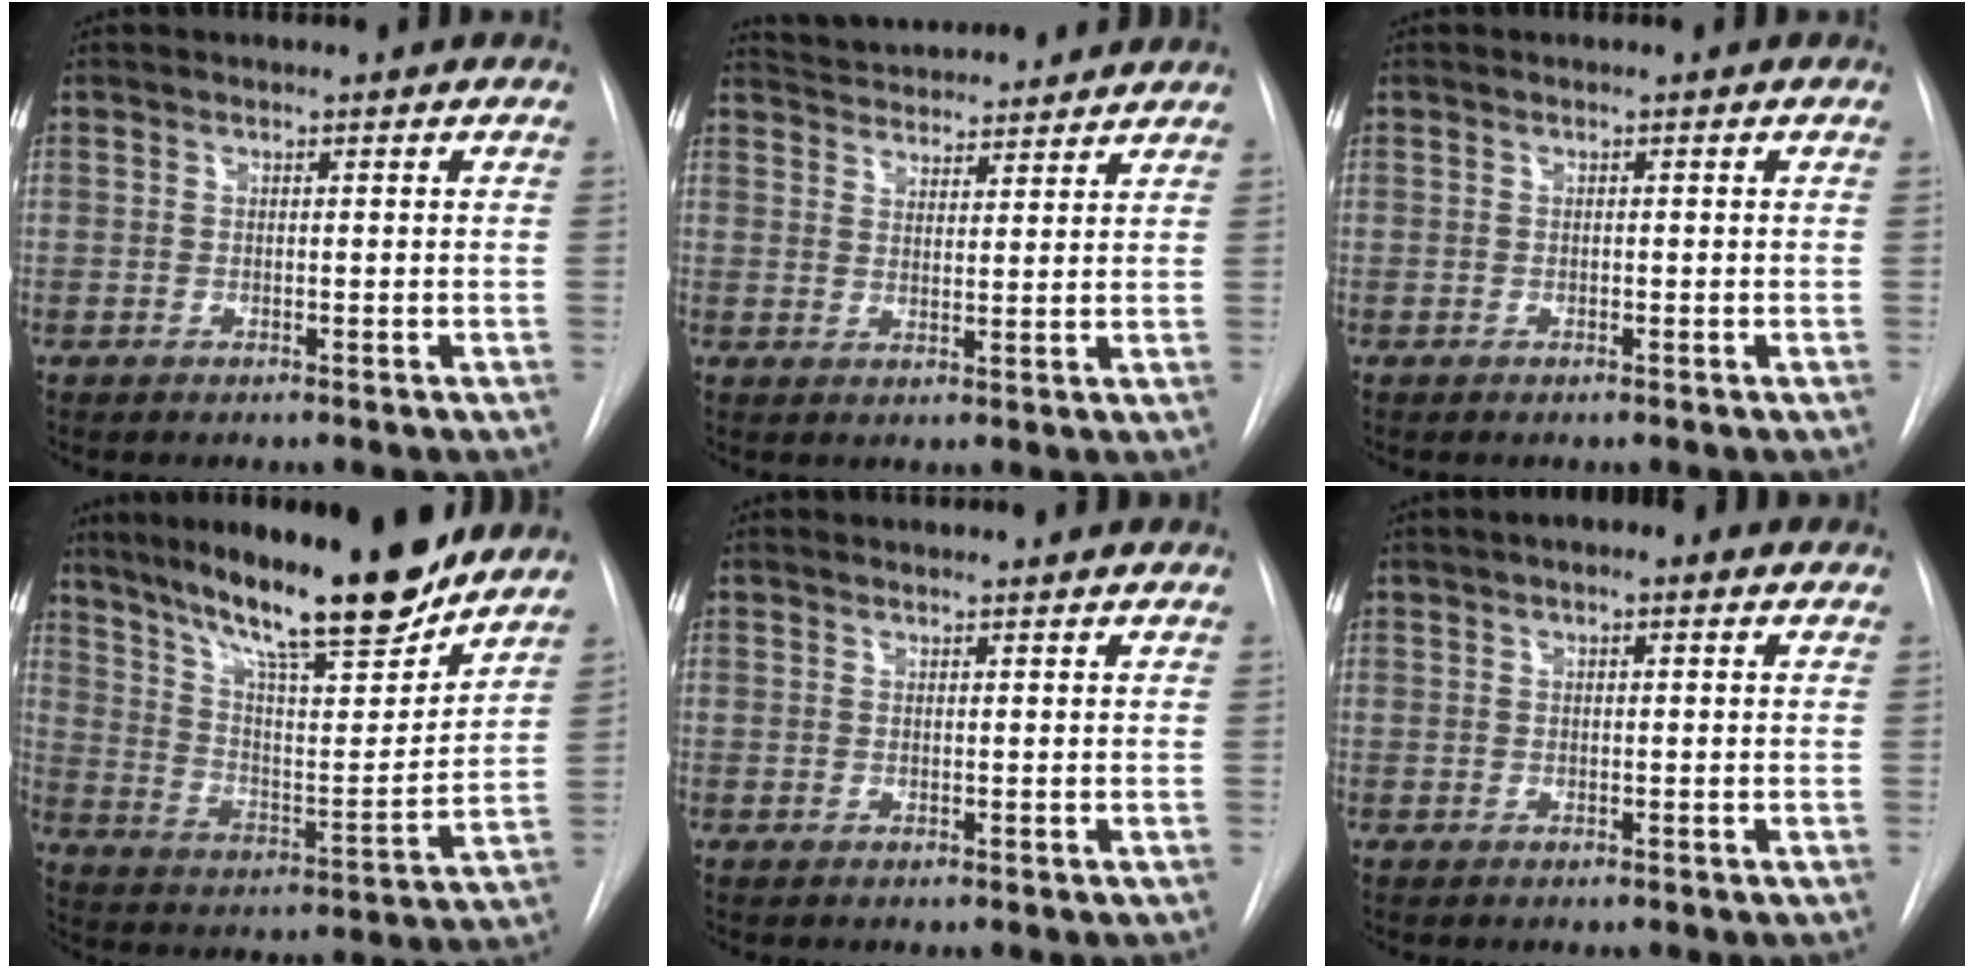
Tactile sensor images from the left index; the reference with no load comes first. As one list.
[{"total": 11.7, "force": [11.1, 2.1, 2.9], "torque": [-0.044, 0.020, 0.159]}, {"total": 1.1, "force": [-1.1, -0.1, -0.1], "torque": [0.006, -0.004, -0.015]}, {"total": 20.0, "force": [16.2, 2.3, 11.6], "torque": [-0.193, -0.014, 0.262]}, {"total": 1.4, "force": [1.4, 0.0, 0.4], "torque": [-0.008, 0.010, 0.013]}, {"total": 2.1, "force": [0.3, 0.8, 2.0], "torque": [-0.030, 0.008, 0.001]}]